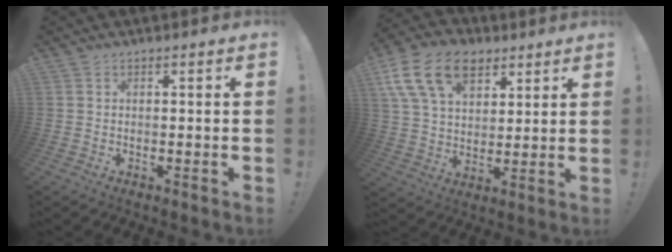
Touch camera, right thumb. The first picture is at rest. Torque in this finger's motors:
{"motor_torque": [0.17, 1.67, 0.55, -0.15, 0.47]}